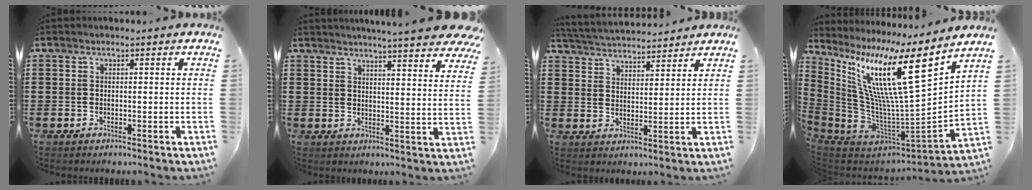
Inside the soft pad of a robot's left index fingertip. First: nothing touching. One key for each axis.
{"total": 5.6, "fx": 5.2, "fy": -0.4, "fz": 2.0, "tx": -0.043, "ty": -0.030, "tz": 0.089}
{"total": 3.8, "fx": 3.8, "fy": 0.2, "fz": 0.1, "tx": -0.019, "ty": -0.021, "tz": 0.066}
{"total": 17.3, "fx": 8.7, "fy": 2.4, "fz": 14.8, "tx": -0.288, "ty": -0.058, "tz": 0.128}